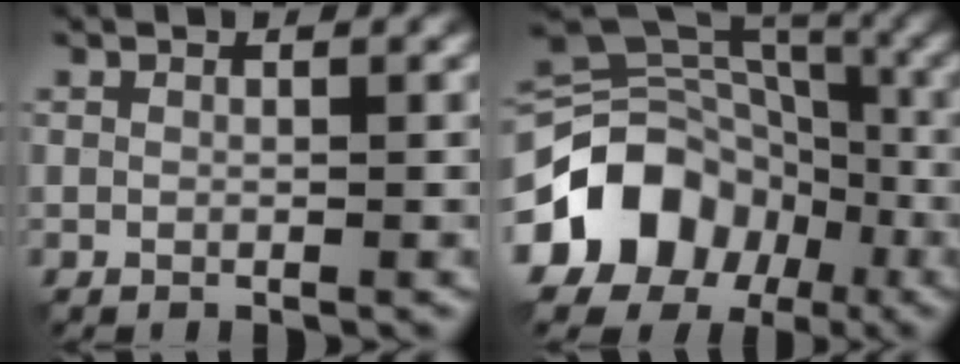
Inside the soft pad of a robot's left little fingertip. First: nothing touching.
{"total": 13.2, "force": [-5.5, 10.6, 5.7], "torque": [-0.114, 0.004, -0.117]}